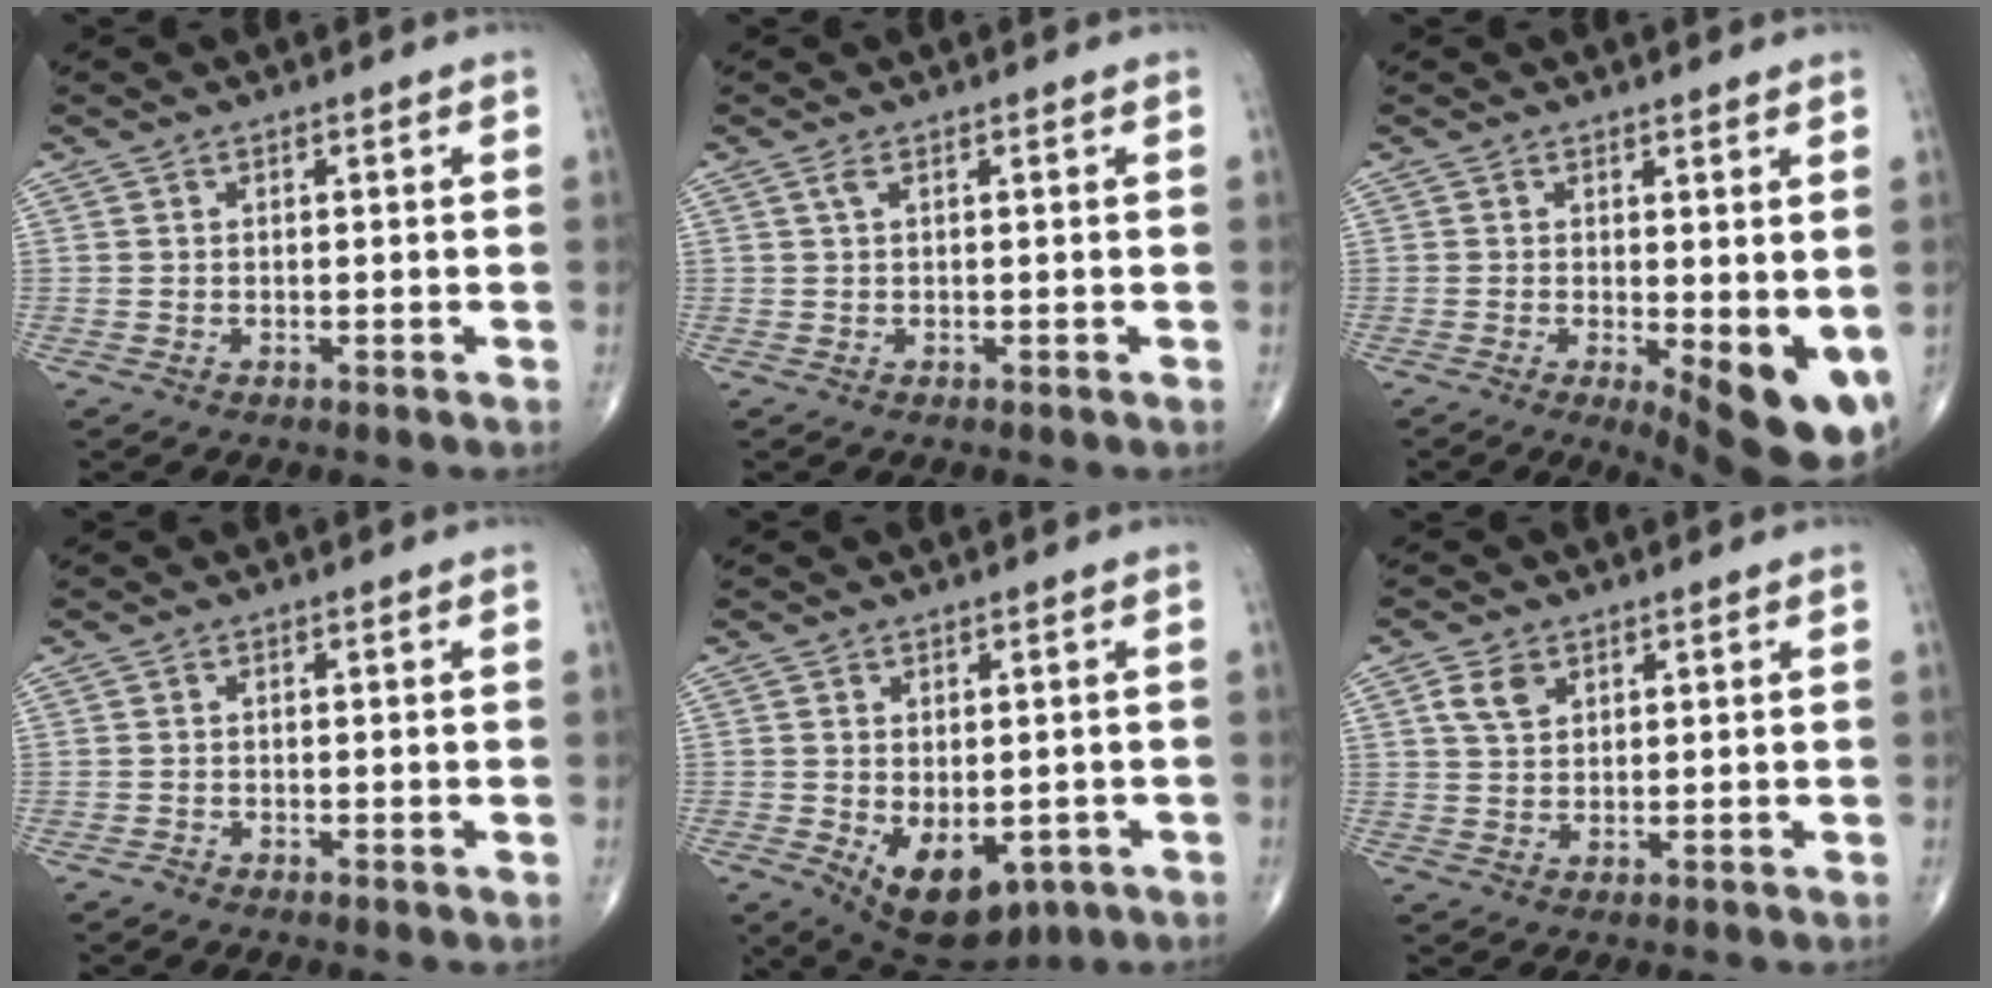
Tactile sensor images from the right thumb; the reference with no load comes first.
{"total": 0.9, "force": [0.4, 0.2, 0.8], "torque": [-0.028, 0.007, 0.008]}
{"total": 10.7, "force": [-1.7, 3.6, 9.9], "torque": [-0.122, -0.023, -0.013]}
{"total": 0.5, "force": [-0.4, 0.2, 0.3], "torque": [-0.003, -0.001, -0.014]}
{"total": 11.0, "force": [-3.5, 6.5, 8.1], "torque": [-0.096, -0.006, -0.033]}
{"total": 4.1, "force": [1.9, 2.8, 2.4], "torque": [-0.039, -0.003, 0.040]}